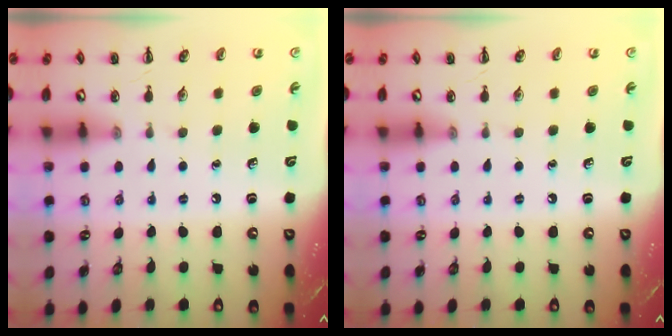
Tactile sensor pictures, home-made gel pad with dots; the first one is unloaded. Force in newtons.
{"total": 0.0}